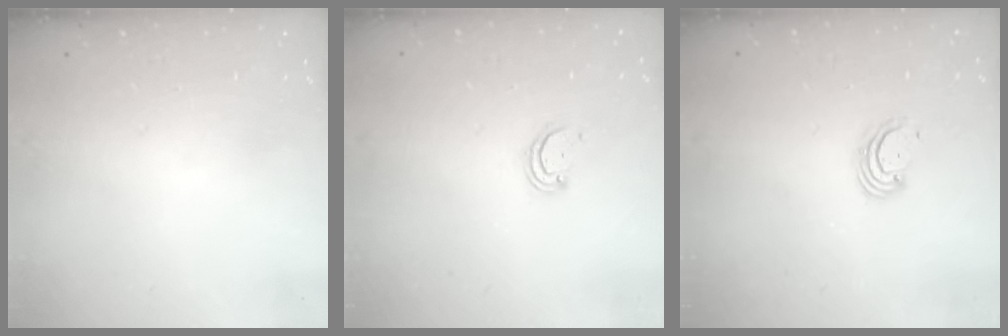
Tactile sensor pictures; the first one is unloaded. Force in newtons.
{"total": 2.2, "press": 2.2, "slide": 0.2}
{"total": 2.5, "press": 2.5, "slide": 0.3}